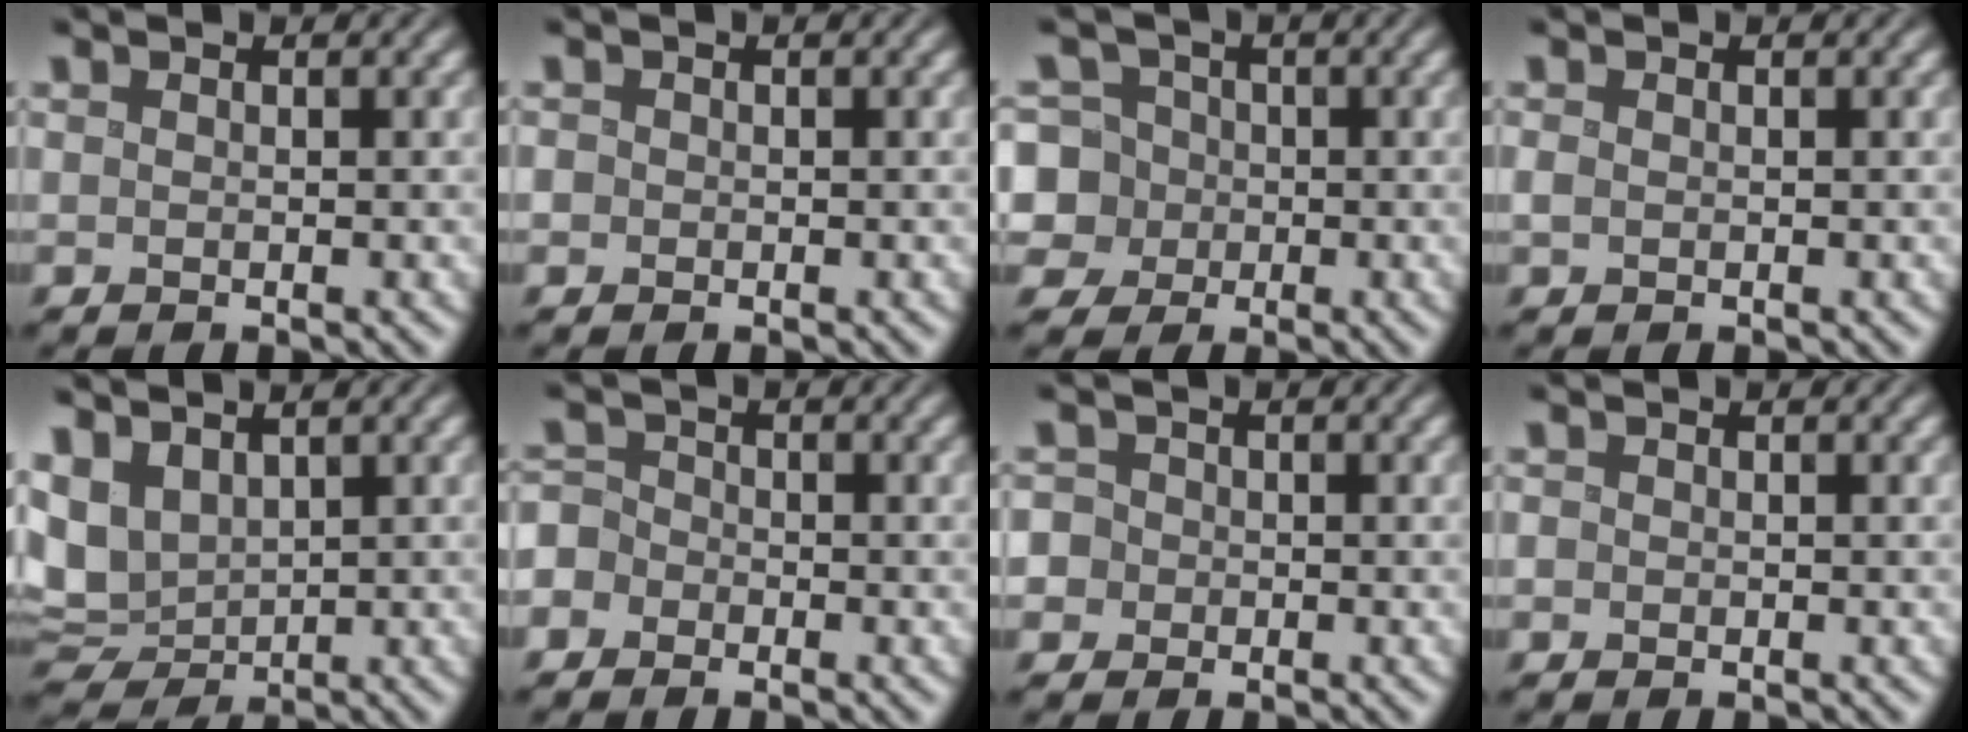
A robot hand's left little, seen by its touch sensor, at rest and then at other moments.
{"total": 1.4, "force": [0.1, 1.3, 0.5], "torque": [-0.001, 0.009, -0.006]}
{"total": 7.7, "force": [-1.2, 7.2, 2.5], "torque": [-0.065, 0.021, -0.054]}
{"total": 0.8, "force": [-0.2, 0.7, 0.4], "torque": [-0.013, 0.000, -0.004]}
{"total": 6.1, "force": [1.7, 4.4, 4.0], "torque": [-0.094, -0.004, 0.040]}
{"total": 5.3, "force": [-2.7, 4.4, 1.2], "torque": [-0.035, 0.003, -0.075]}
{"total": 5.5, "force": [-0.9, 5.2, 1.6], "torque": [-0.040, 0.019, -0.047]}
{"total": 0.7, "force": [-0.1, 0.7, 0.2], "torque": [0.002, 0.001, -0.002]}